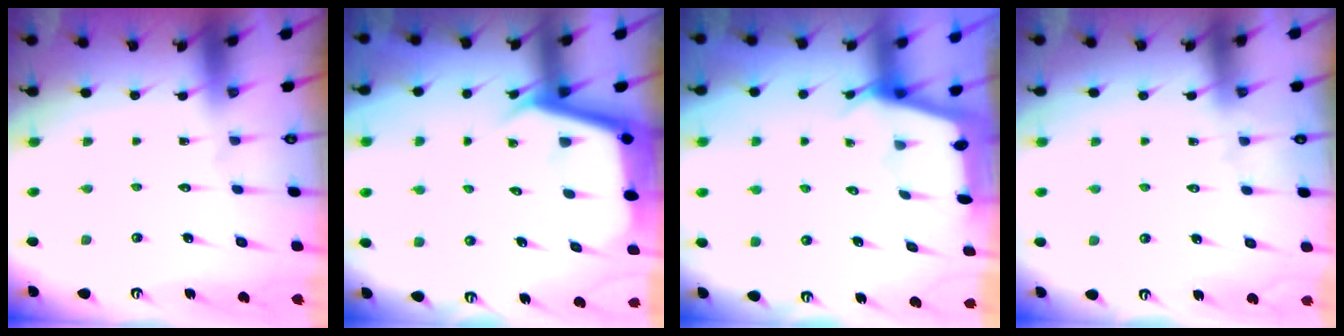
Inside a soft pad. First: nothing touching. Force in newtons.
{"total": 4.6, "press": 4.6, "slide": 0.3}
{"total": 2.2, "press": 2.2, "slide": 0.3}
{"total": 4.5, "press": 4.4, "slide": 0.6}